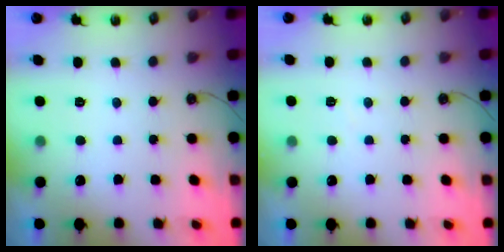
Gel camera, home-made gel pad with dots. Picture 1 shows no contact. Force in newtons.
{"total": 2.8, "press": 2.7, "slide": 0.5}